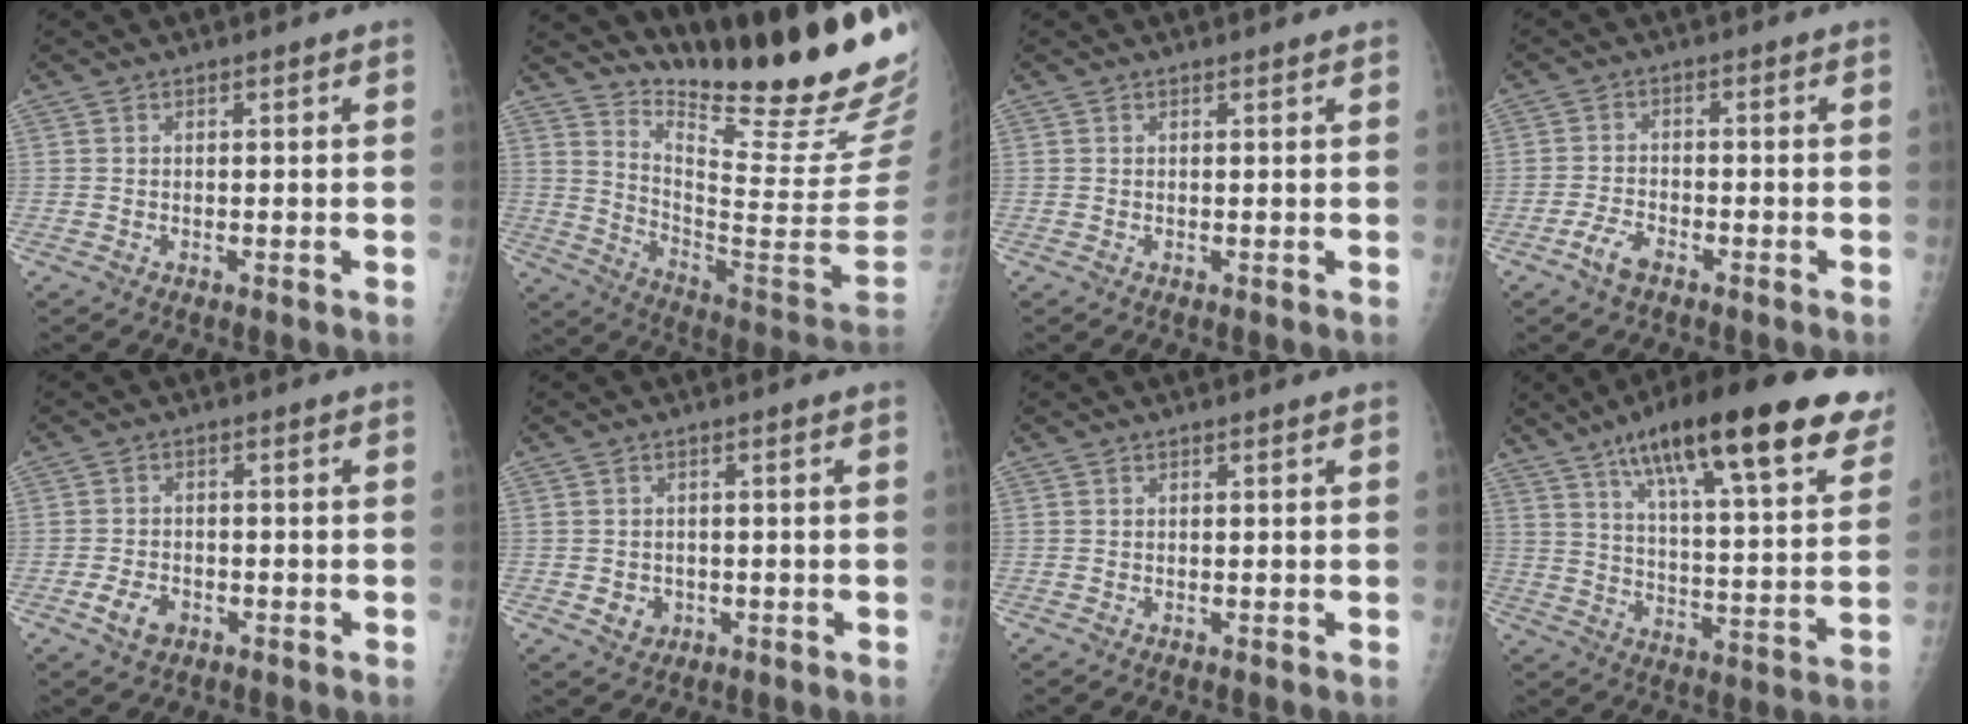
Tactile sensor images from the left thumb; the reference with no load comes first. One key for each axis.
{"total": 26.5, "fx": 21.2, "fy": 2.8, "fz": 15.7, "tx": -0.213, "ty": -0.180, "tz": 0.310}
{"total": 0.5, "fx": 0.5, "fy": 0.2, "fz": 0.1, "tx": -0.006, "ty": -0.002, "tz": 0.006}
{"total": 3.8, "fx": -2.6, "fy": 1.7, "fz": 2.3, "tx": -0.047, "ty": 0.013, "tz": -0.049}
{"total": 4.3, "fx": -2.1, "fy": 2.9, "fz": 2.5, "tx": -0.040, "ty": 0.009, "tz": -0.034}
{"total": 3.0, "fx": -0.7, "fy": 2.7, "fz": 1.1, "tx": -0.005, "ty": 0.003, "tz": -0.002}
{"total": 0.0}
{"total": 27.7, "fx": 16.5, "fy": 7.0, "fz": 21.2, "tx": -0.288, "ty": -0.030, "tz": 0.244}